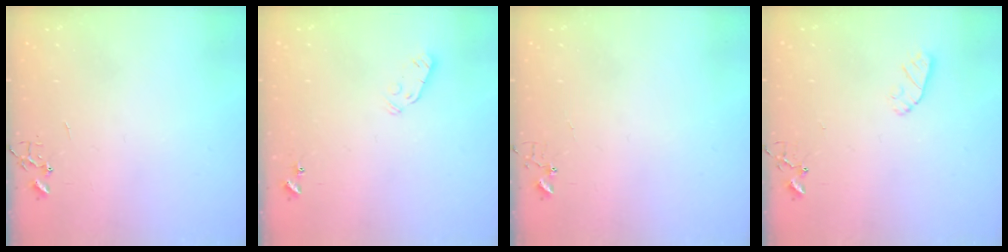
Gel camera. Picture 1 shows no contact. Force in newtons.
{"total": 3.7, "press": 3.6, "slide": 0.6}
{"total": 3.9, "press": 3.9, "slide": 0.3}
{"total": 6.0, "press": 6.0, "slide": 0.3}